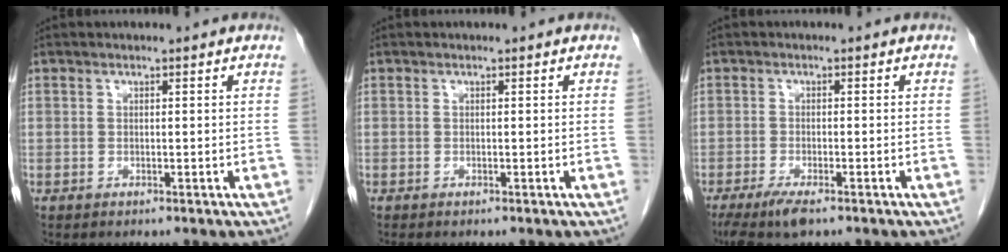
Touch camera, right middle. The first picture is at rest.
{"total": 0.0}
{"total": 5.0, "force": [-3.5, 0.9, 3.5], "torque": [-0.066, -0.014, -0.058]}